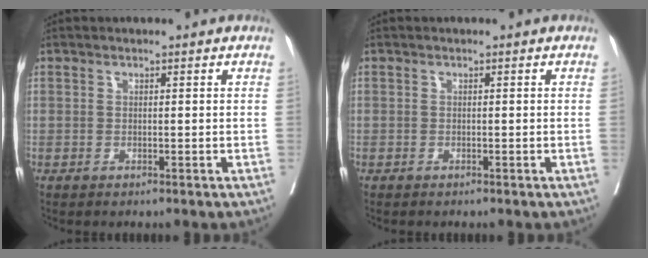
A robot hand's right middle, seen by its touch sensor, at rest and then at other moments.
{"total": 0.0}